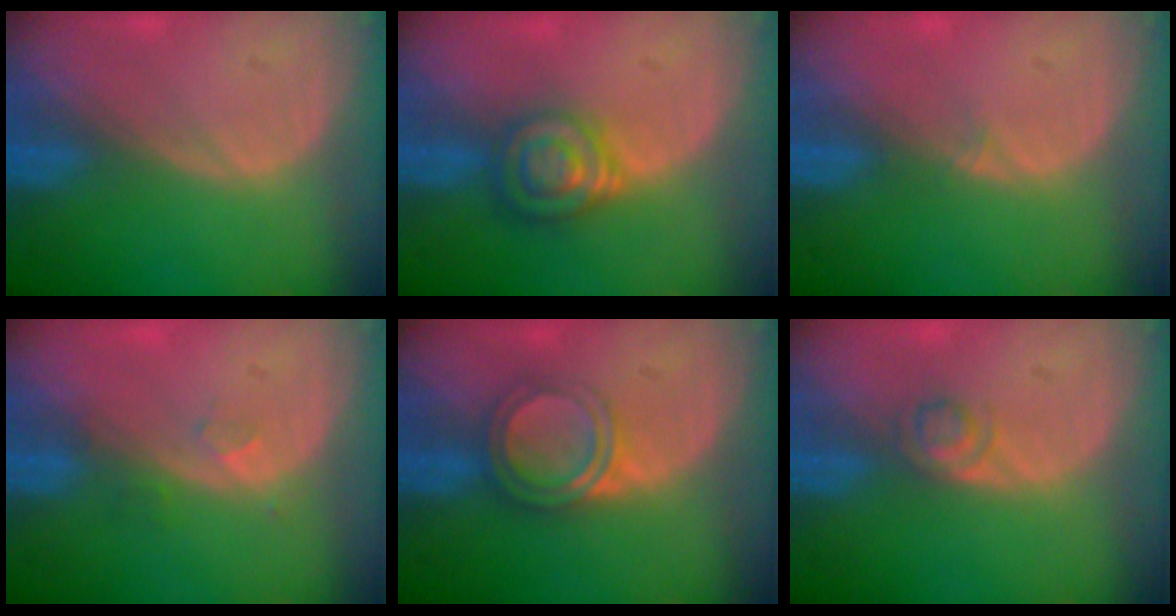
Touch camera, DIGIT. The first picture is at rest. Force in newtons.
{"total": 6.6, "press": 5.7, "slide": 3.3}
{"total": 0.9, "press": 0.5, "slide": 0.7}
{"total": 1.9, "press": 1.6, "slide": 1.0}
{"total": 4.9, "press": 4.4, "slide": 2.1}
{"total": 2.2, "press": 2.2, "slide": 0.2}